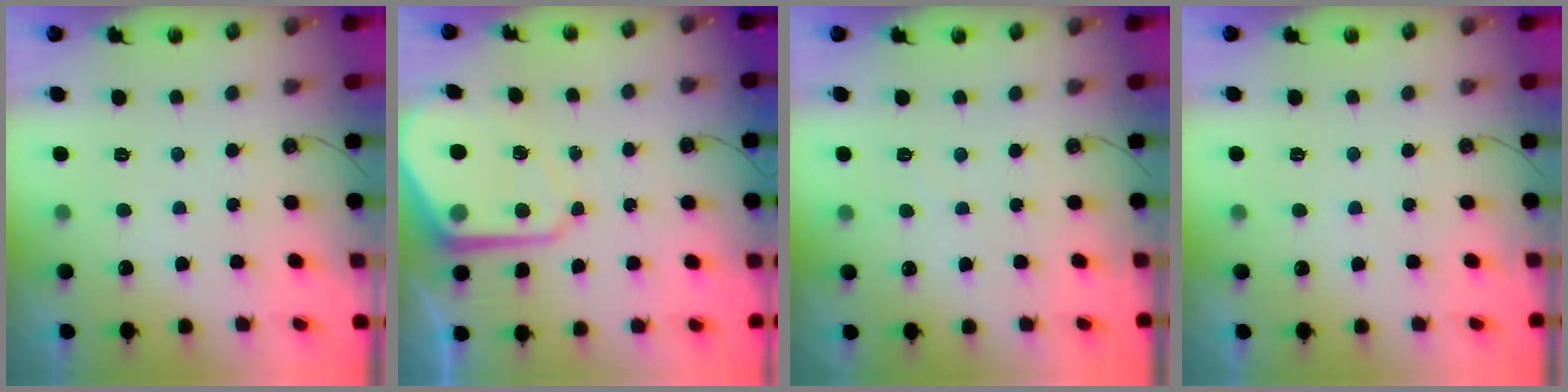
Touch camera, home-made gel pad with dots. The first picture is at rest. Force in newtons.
{"total": 8.3, "press": 8.3, "slide": 0.7}
{"total": 2.6, "press": 2.6, "slide": 0.4}
{"total": 4.4, "press": 4.4, "slide": 0.6}